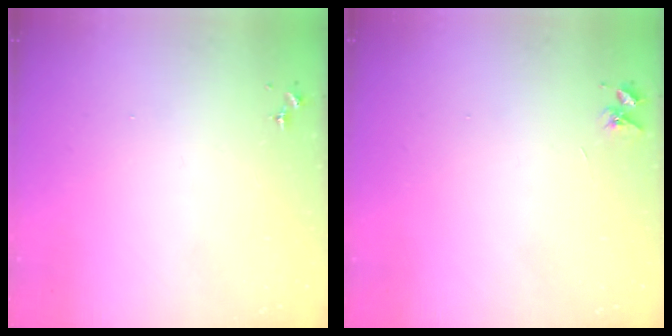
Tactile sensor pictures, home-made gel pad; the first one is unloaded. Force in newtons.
{"total": 3.6, "press": 3.6, "slide": 0.5}